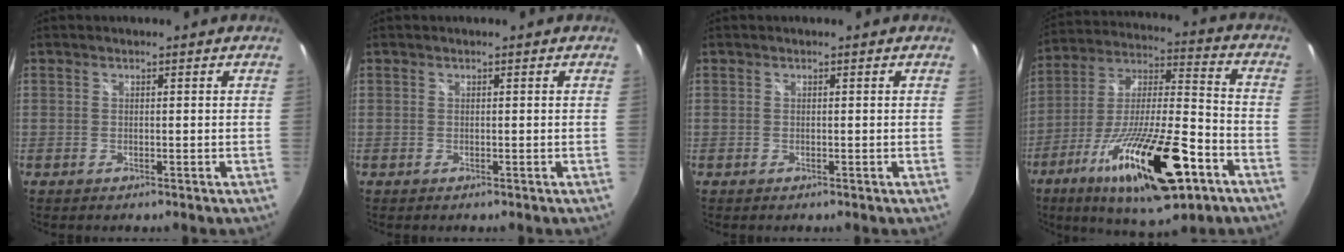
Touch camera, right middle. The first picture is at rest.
{"total": 0.0}
{"total": 0.0}
{"total": 24.3, "force": [-12.2, 6.5, 20.0], "torque": [-0.356, -0.040, -0.202]}